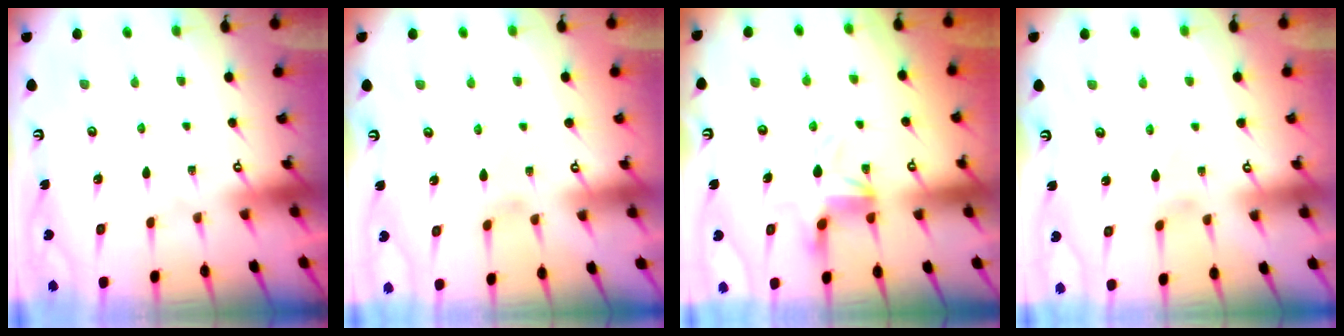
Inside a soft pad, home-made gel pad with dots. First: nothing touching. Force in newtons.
{"total": 0.7, "press": 0.6, "slide": 0.3}
{"total": 5.4, "press": 5.0, "slide": 1.8}
{"total": 0.0}